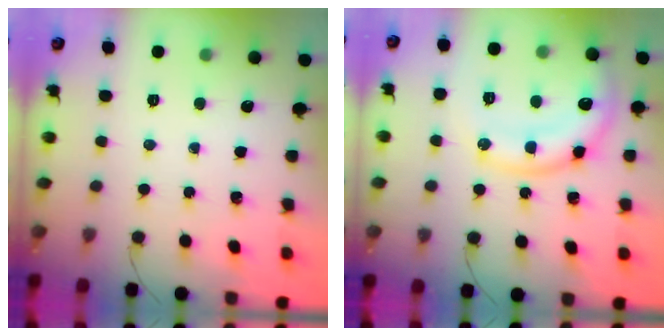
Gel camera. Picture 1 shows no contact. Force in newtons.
{"total": 13.7, "press": 13.6, "slide": 1.9}